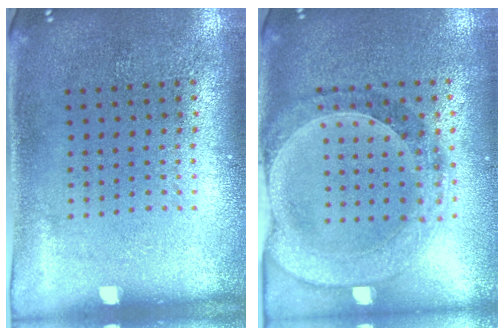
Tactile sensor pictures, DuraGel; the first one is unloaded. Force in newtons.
{"total": 1.5, "press": 1.4, "slide": 0.3}